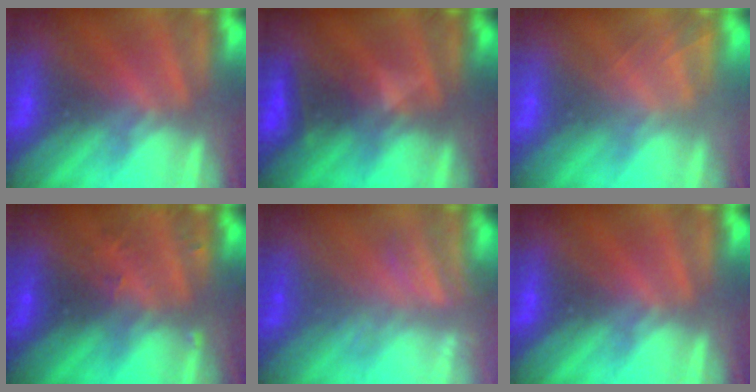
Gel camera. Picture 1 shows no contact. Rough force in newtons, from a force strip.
{"total": 2.9}
{"total": 2.1}
{"total": 2.9}
{"total": 3.2}
{"total": 0.0}